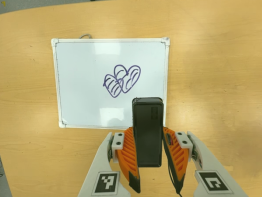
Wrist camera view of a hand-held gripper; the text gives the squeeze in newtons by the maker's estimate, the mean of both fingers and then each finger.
{"total": 4.5, "left": 3.4, "right": 5.5}